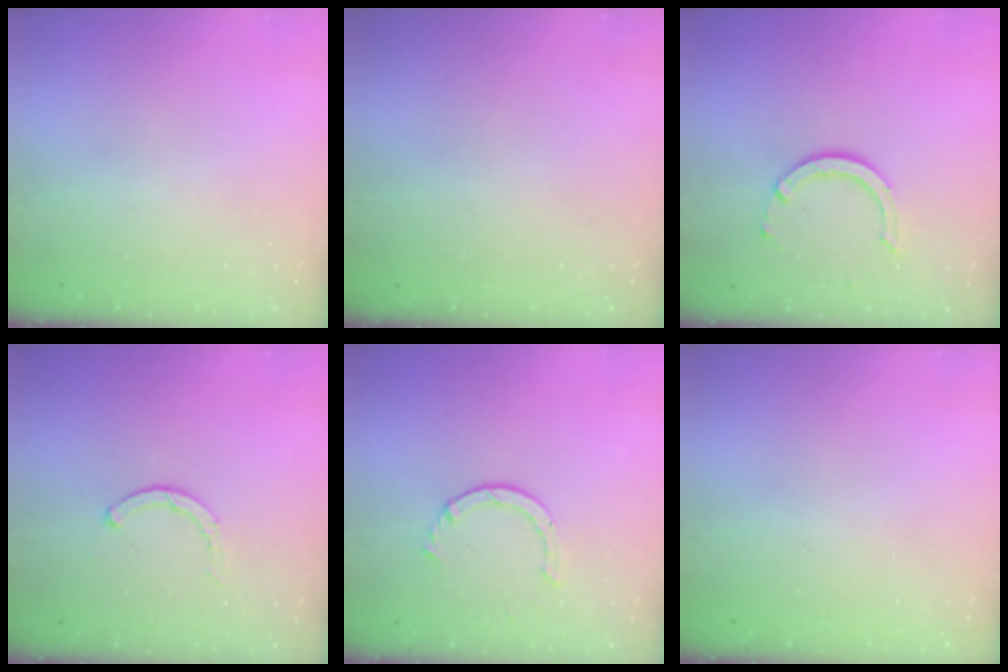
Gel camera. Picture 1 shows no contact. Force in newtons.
{"total": 2.6, "press": 2.6, "slide": 0.2}
{"total": 7.3, "press": 7.3, "slide": 0.5}
{"total": 2.3, "press": 2.3, "slide": 0.3}
{"total": 2.3, "press": 2.3, "slide": 0.2}
{"total": 2.6, "press": 2.6, "slide": 0.2}